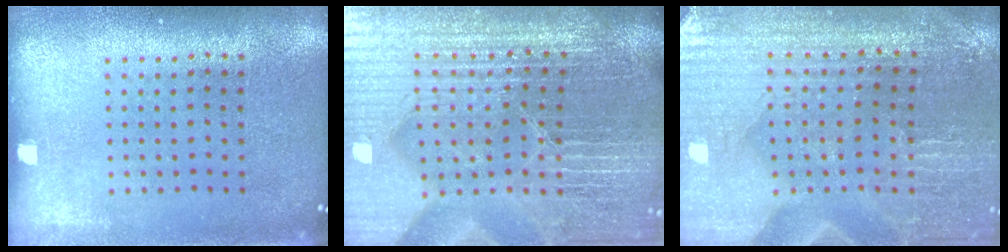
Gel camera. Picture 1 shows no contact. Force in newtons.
{"total": 6.6, "press": 5.9, "slide": 2.9}
{"total": 1.7, "press": 1.7, "slide": 0.2}